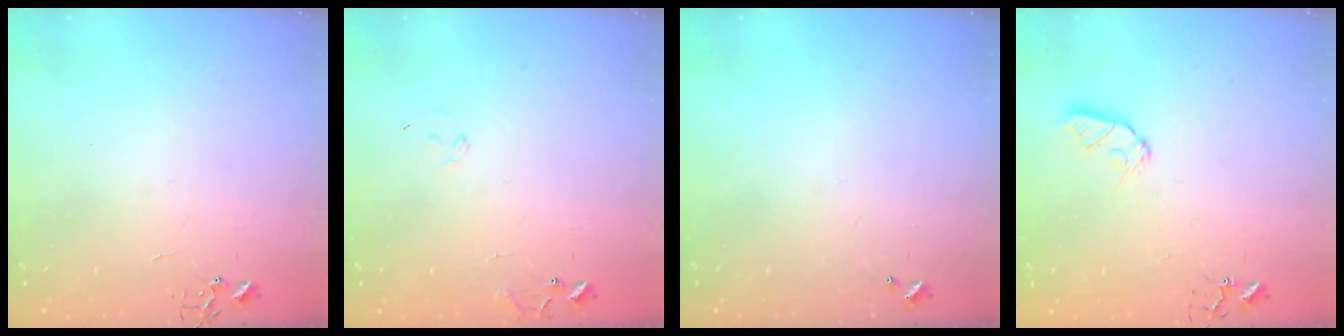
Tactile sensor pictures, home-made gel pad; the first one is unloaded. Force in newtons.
{"total": 7.6, "press": 7.6, "slide": 0.7}
{"total": 0.0}
{"total": 7.6, "press": 7.6, "slide": 0.5}